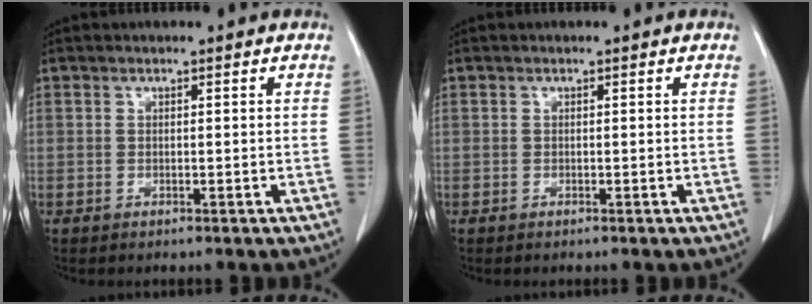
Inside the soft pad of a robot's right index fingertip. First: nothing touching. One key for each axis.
{"total": 0.0}